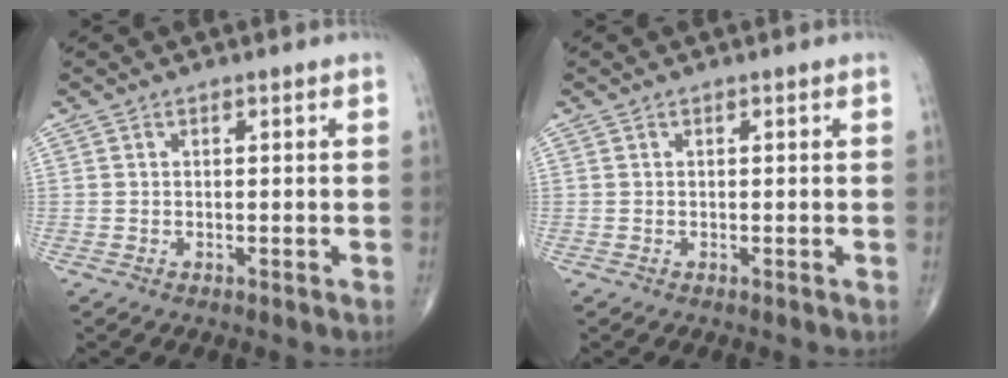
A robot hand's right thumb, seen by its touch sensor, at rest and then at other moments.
{"total": 0.0}